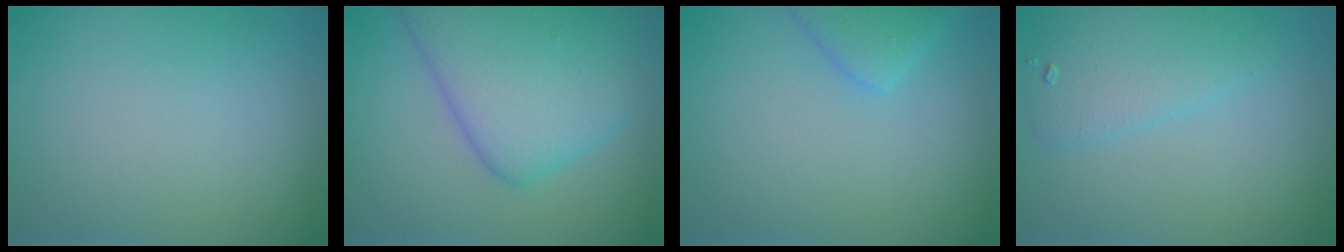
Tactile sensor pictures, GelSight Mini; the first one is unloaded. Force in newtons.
{"total": 7.8, "press": 7.8, "slide": 0.3}
{"total": 2.5, "press": 2.5, "slide": 0.2}
{"total": 2.6, "press": 2.6, "slide": 0.2}